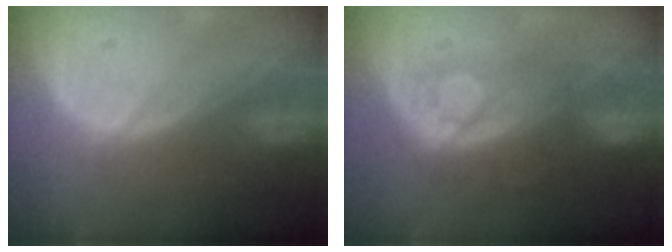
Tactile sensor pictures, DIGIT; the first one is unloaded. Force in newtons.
{"total": 7.7, "press": 7.6, "slide": 1.5}